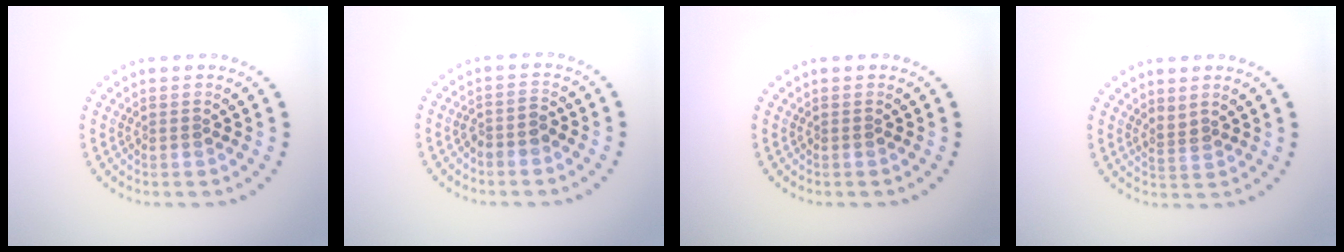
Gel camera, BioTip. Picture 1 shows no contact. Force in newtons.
{"total": 1.6, "press": 1.3, "slide": 0.9}
{"total": 0.0}
{"total": 1.0, "press": 0.4, "slide": 0.9}